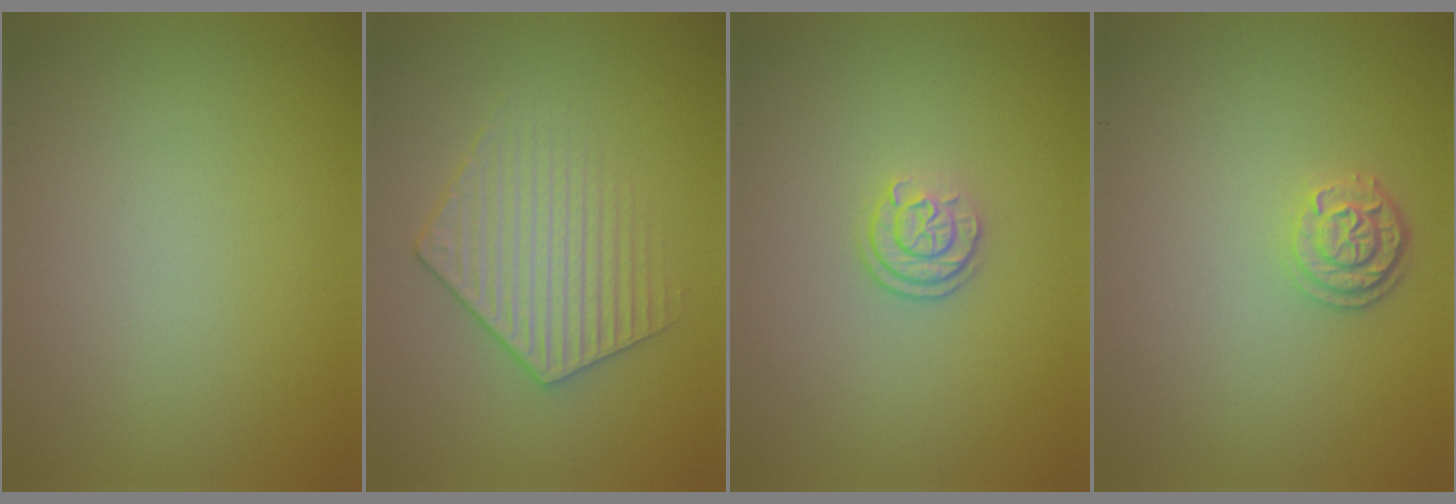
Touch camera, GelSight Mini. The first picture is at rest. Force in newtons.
{"total": 3.5, "press": 3.2, "slide": 1.4}
{"total": 2.2, "press": 1.7, "slide": 1.4}
{"total": 2.4, "press": 2.1, "slide": 1.2}